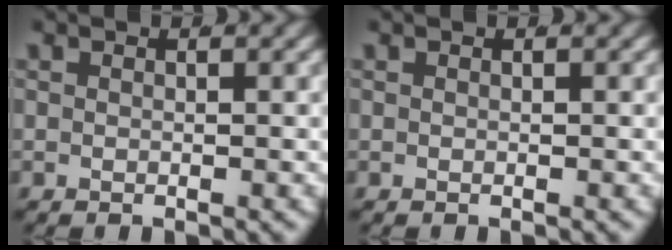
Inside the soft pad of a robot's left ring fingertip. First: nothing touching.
{"total": 0.0}